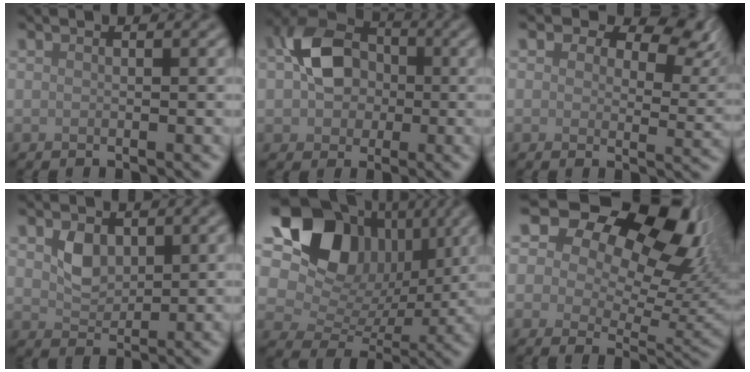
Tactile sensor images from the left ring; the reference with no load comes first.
{"total": 6.4, "force": [0.3, 4.9, 4.1], "torque": [-0.071, 0.014, -0.007]}
{"total": 7.7, "force": [4.9, 4.1, 4.3], "torque": [-0.063, -0.005, 0.064]}
{"total": 2.5, "force": [1.0, 1.7, 1.5], "torque": [-0.031, -0.003, 0.022]}
{"total": 12.7, "force": [4.9, 9.1, 7.3], "torque": [-0.130, 0.014, 0.086]}
{"total": 18.3, "force": [9.4, 11.1, 11.1], "torque": [-0.178, 0.061, 0.147]}